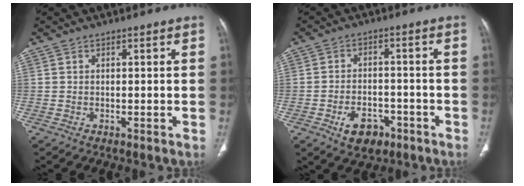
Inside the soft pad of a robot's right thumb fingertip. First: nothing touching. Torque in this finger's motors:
{"motor_torque": [-0.14, 0.34, 0.49, 0.30, 0.19]}